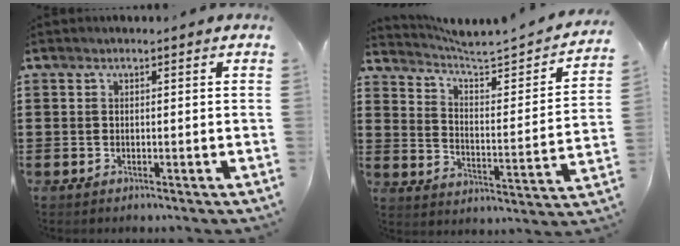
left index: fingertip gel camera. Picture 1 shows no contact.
{"total": 3.7, "force": [3.4, 0.2, 1.4], "torque": [-0.050, -0.033, 0.047]}